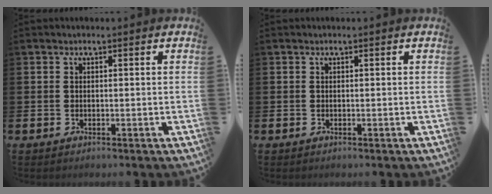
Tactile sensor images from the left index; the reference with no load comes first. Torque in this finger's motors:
{"motor_torque": [0.00, 0.00, 0.00, 0.01]}